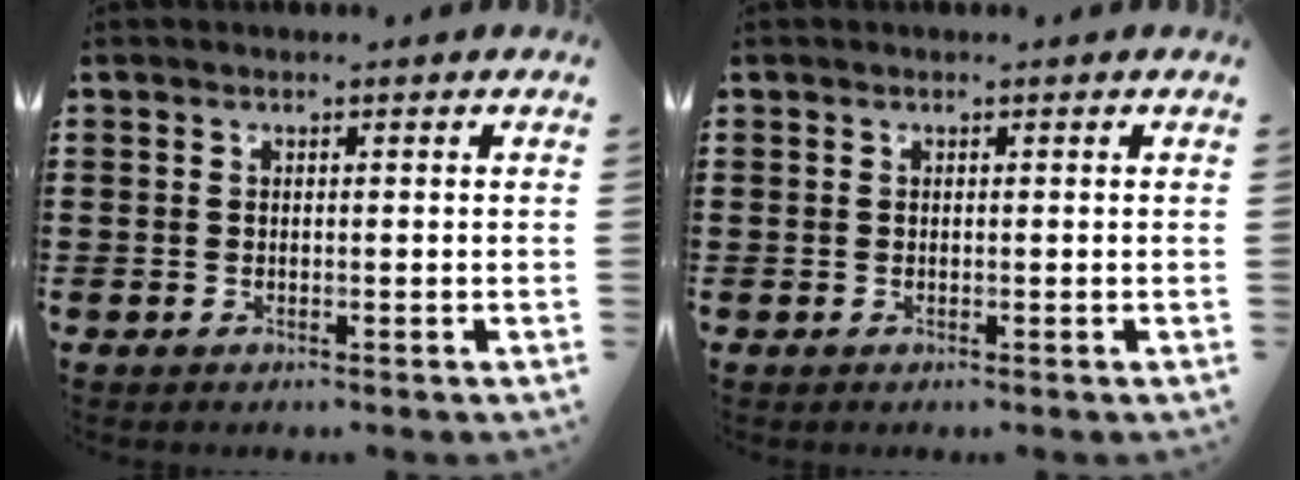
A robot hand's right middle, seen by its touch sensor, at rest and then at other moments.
{"total": 0.0}